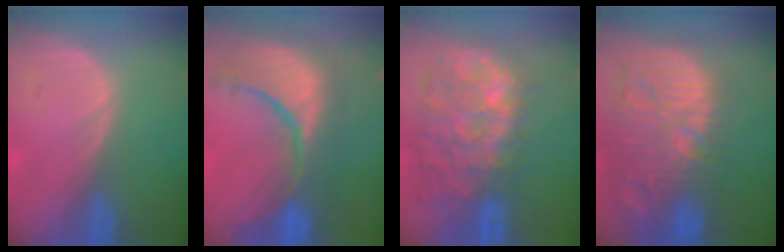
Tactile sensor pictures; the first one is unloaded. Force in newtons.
{"total": 13.6, "press": 11.8, "slide": 6.8}
{"total": 12.4, "press": 11.3, "slide": 5.1}
{"total": 14.8, "press": 12.8, "slide": 7.3}